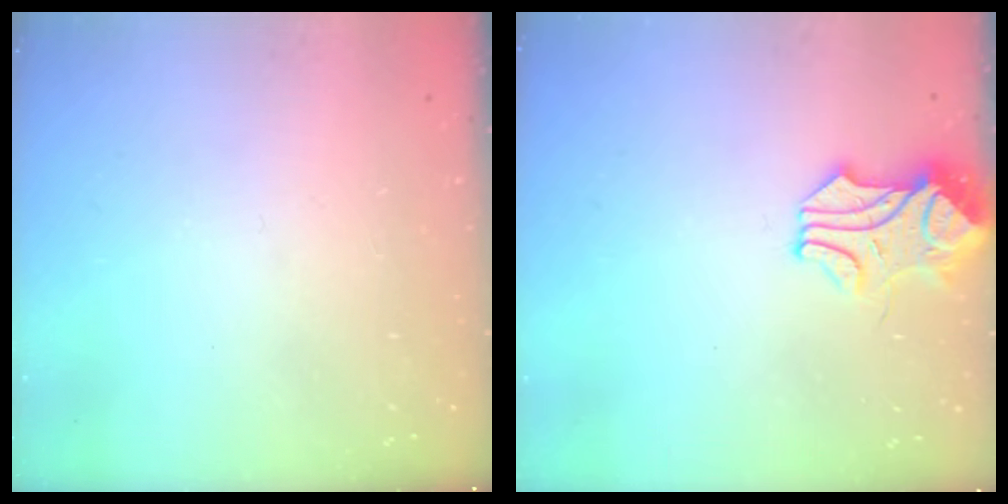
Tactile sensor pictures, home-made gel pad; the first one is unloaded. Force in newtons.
{"total": 1.4, "press": 1.4, "slide": 0.0}